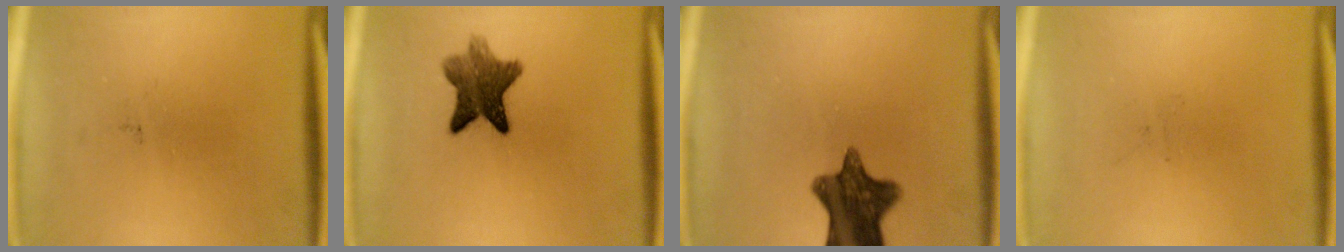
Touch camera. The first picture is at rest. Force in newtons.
{"total": 8.1}
{"total": 11.2}
{"total": 0.0}